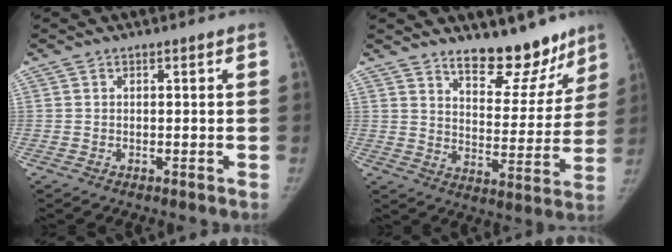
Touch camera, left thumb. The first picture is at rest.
{"total": 13.7, "force": [11.0, 5.7, 6.1], "torque": [-0.028, -0.085, 0.164]}